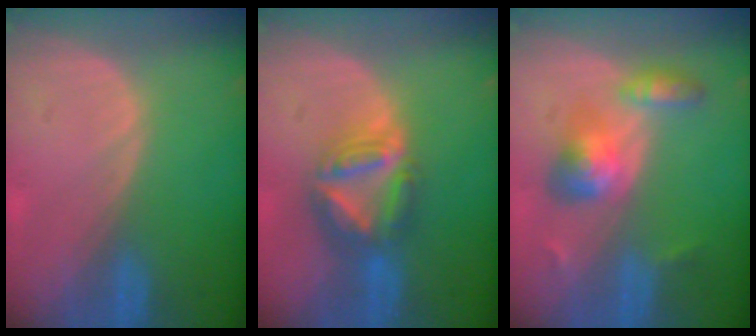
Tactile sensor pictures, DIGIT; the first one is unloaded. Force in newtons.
{"total": 7.9, "press": 6.7, "slide": 4.1}
{"total": 5.8, "press": 5.8, "slide": 0.2}